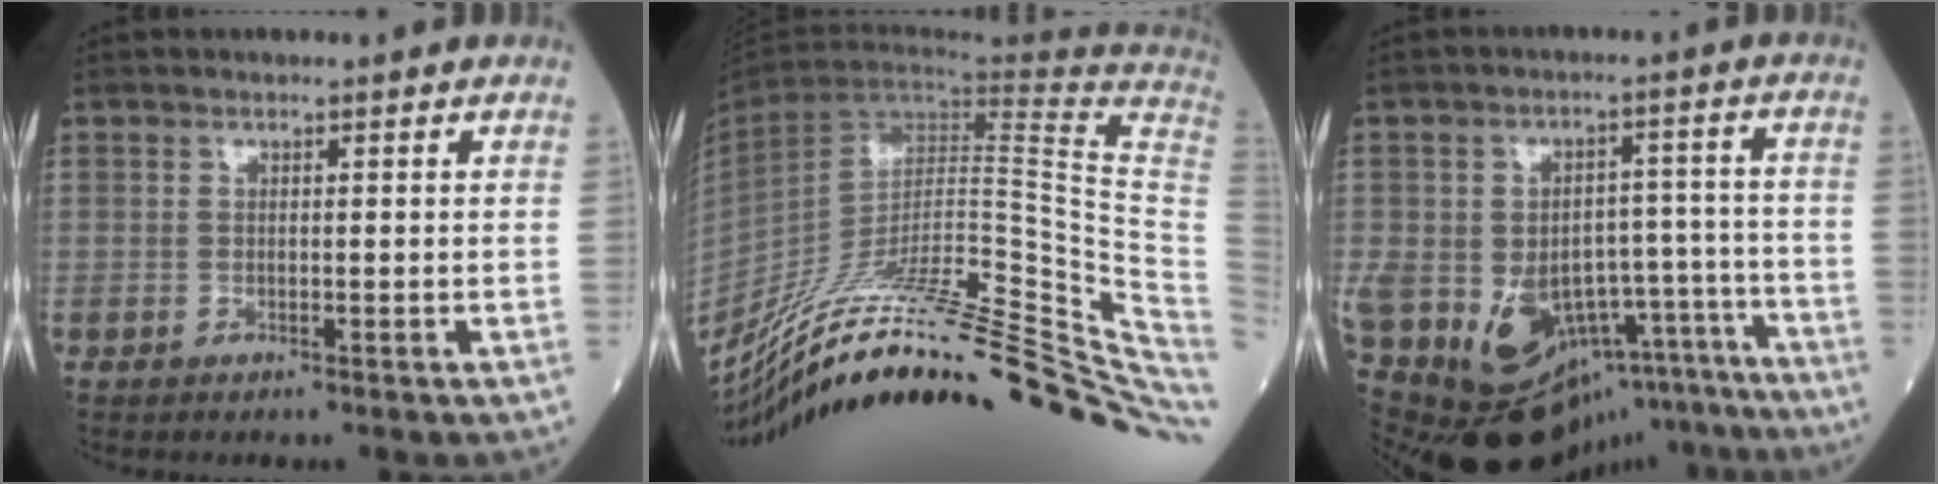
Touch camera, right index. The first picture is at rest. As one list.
[{"total": 37.3, "force": [-28.6, 4.0, 23.6], "torque": [-0.243, -0.026, -0.412]}, {"total": 26.5, "force": [-17.0, 14.8, 13.9], "torque": [-0.263, 0.026, -0.213]}]